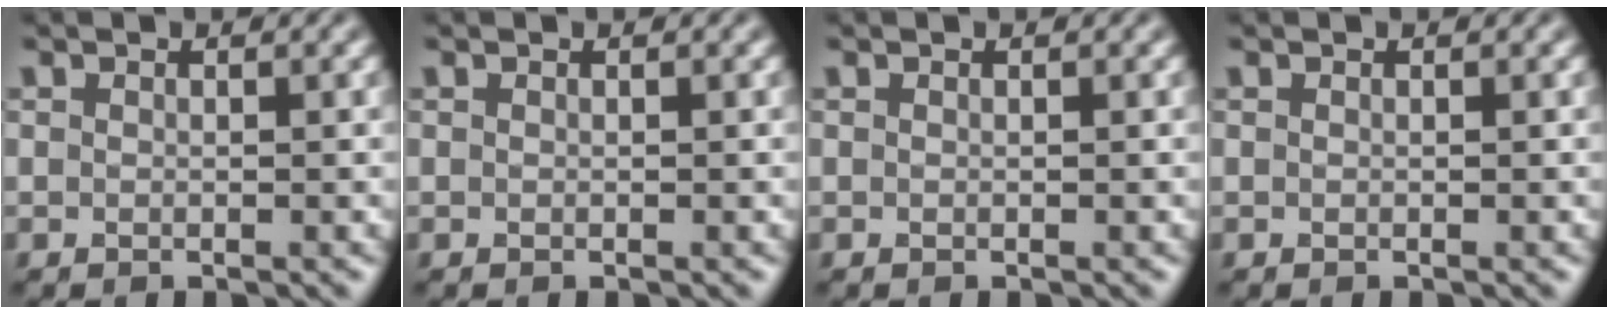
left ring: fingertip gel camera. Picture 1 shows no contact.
{"total": 0.0}
{"total": 0.0}
{"total": 0.0}